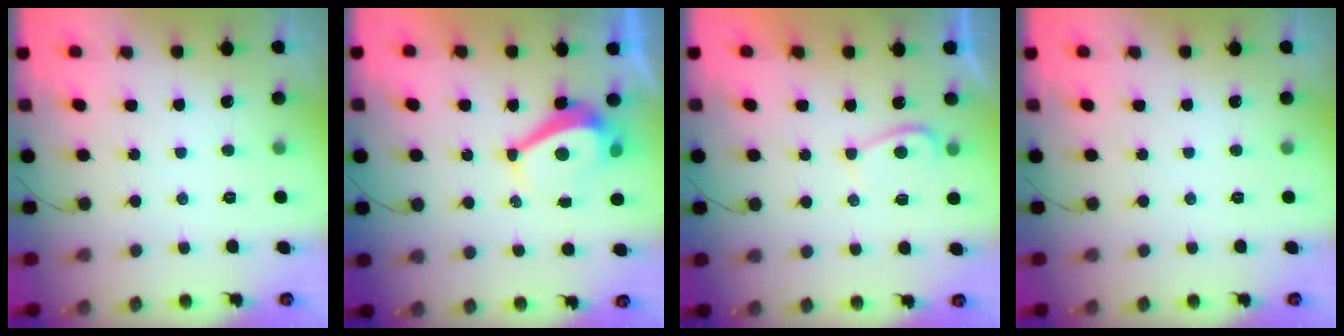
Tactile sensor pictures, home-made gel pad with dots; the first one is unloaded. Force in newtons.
{"total": 5.3, "press": 5.2, "slide": 0.7}
{"total": 2.3, "press": 2.2, "slide": 0.8}
{"total": 0.0}